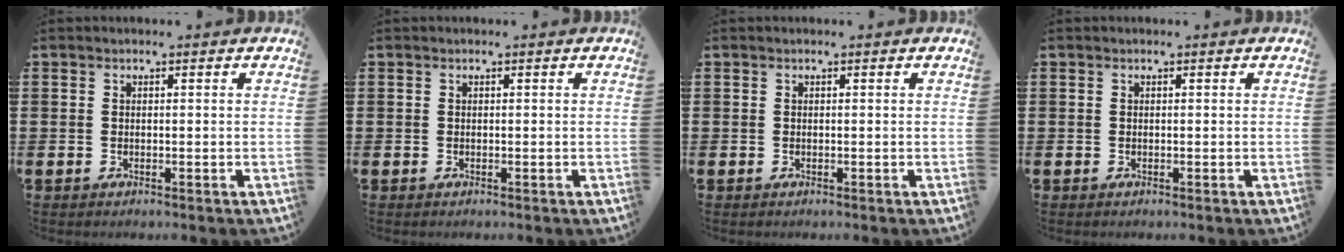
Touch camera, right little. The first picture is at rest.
{"total": 0.0}
{"total": 0.0}
{"total": 0.0}